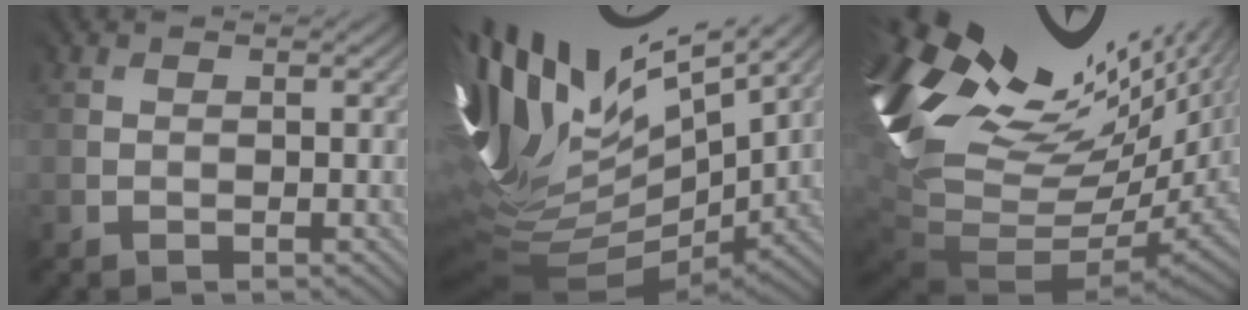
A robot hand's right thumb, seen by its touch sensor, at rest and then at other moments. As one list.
[{"total": 15.5, "force": [6.4, 6.8, 12.4], "torque": [-0.279, 0.014, 0.140]}, {"total": 17.7, "force": [5.5, 9.0, 14.2], "torque": [-0.275, -0.030, 0.154]}]